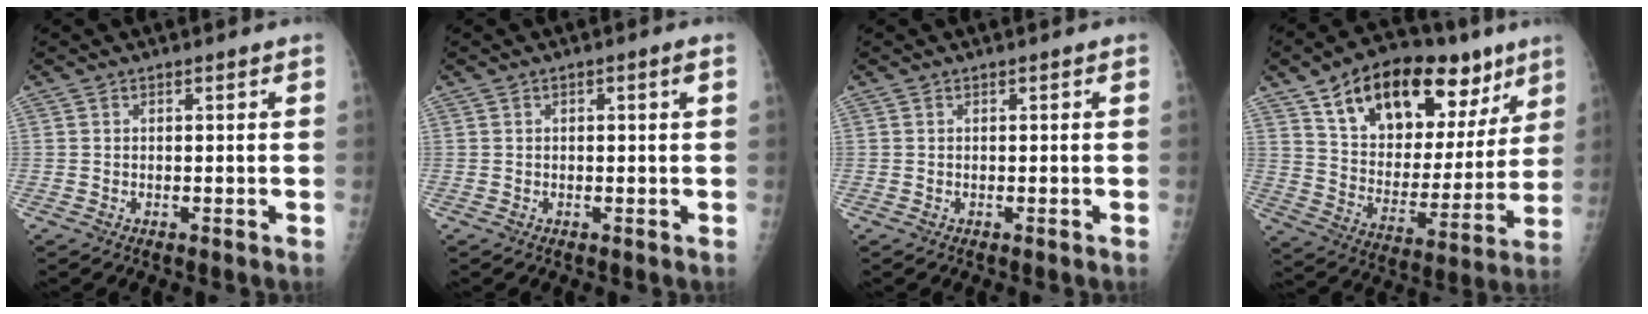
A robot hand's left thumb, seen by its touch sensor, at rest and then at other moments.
{"total": 1.3, "force": [0.2, 0.1, 1.2], "torque": [-0.023, 0.008, 0.005]}
{"total": 0.0}
{"total": 26.4, "force": [14.2, 14.4, 17.0], "torque": [-0.225, -0.017, 0.234]}